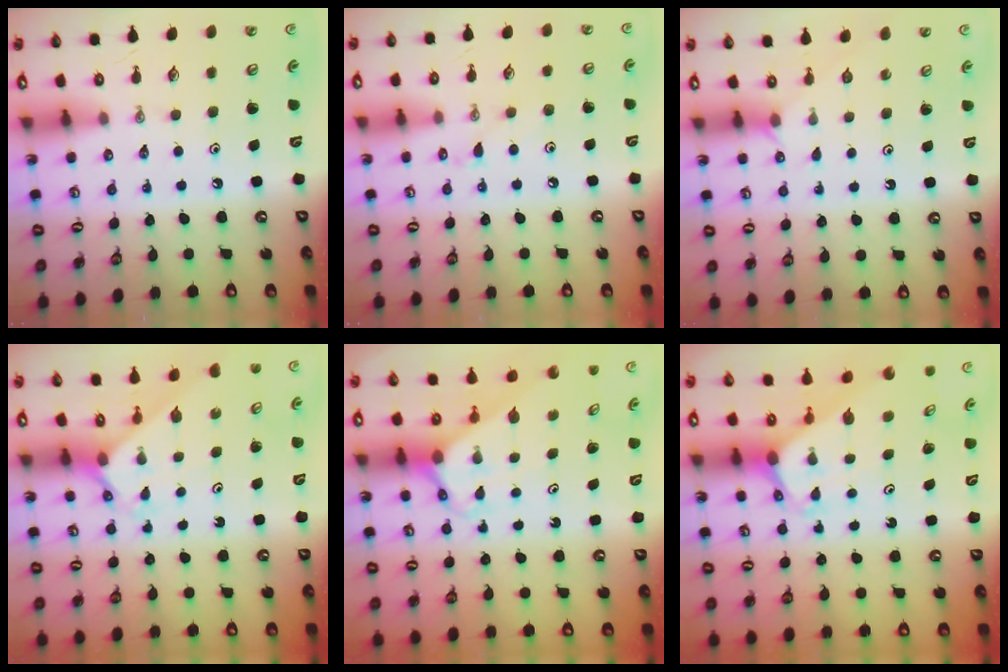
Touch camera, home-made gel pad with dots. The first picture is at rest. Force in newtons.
{"total": 5.9, "press": 5.8, "slide": 0.7}
{"total": 2.6, "press": 2.6, "slide": 0.3}
{"total": 2.1, "press": 2.1, "slide": 0.2}
{"total": 2.8, "press": 2.8, "slide": 0.2}
{"total": 2.0, "press": 2.0, "slide": 0.1}